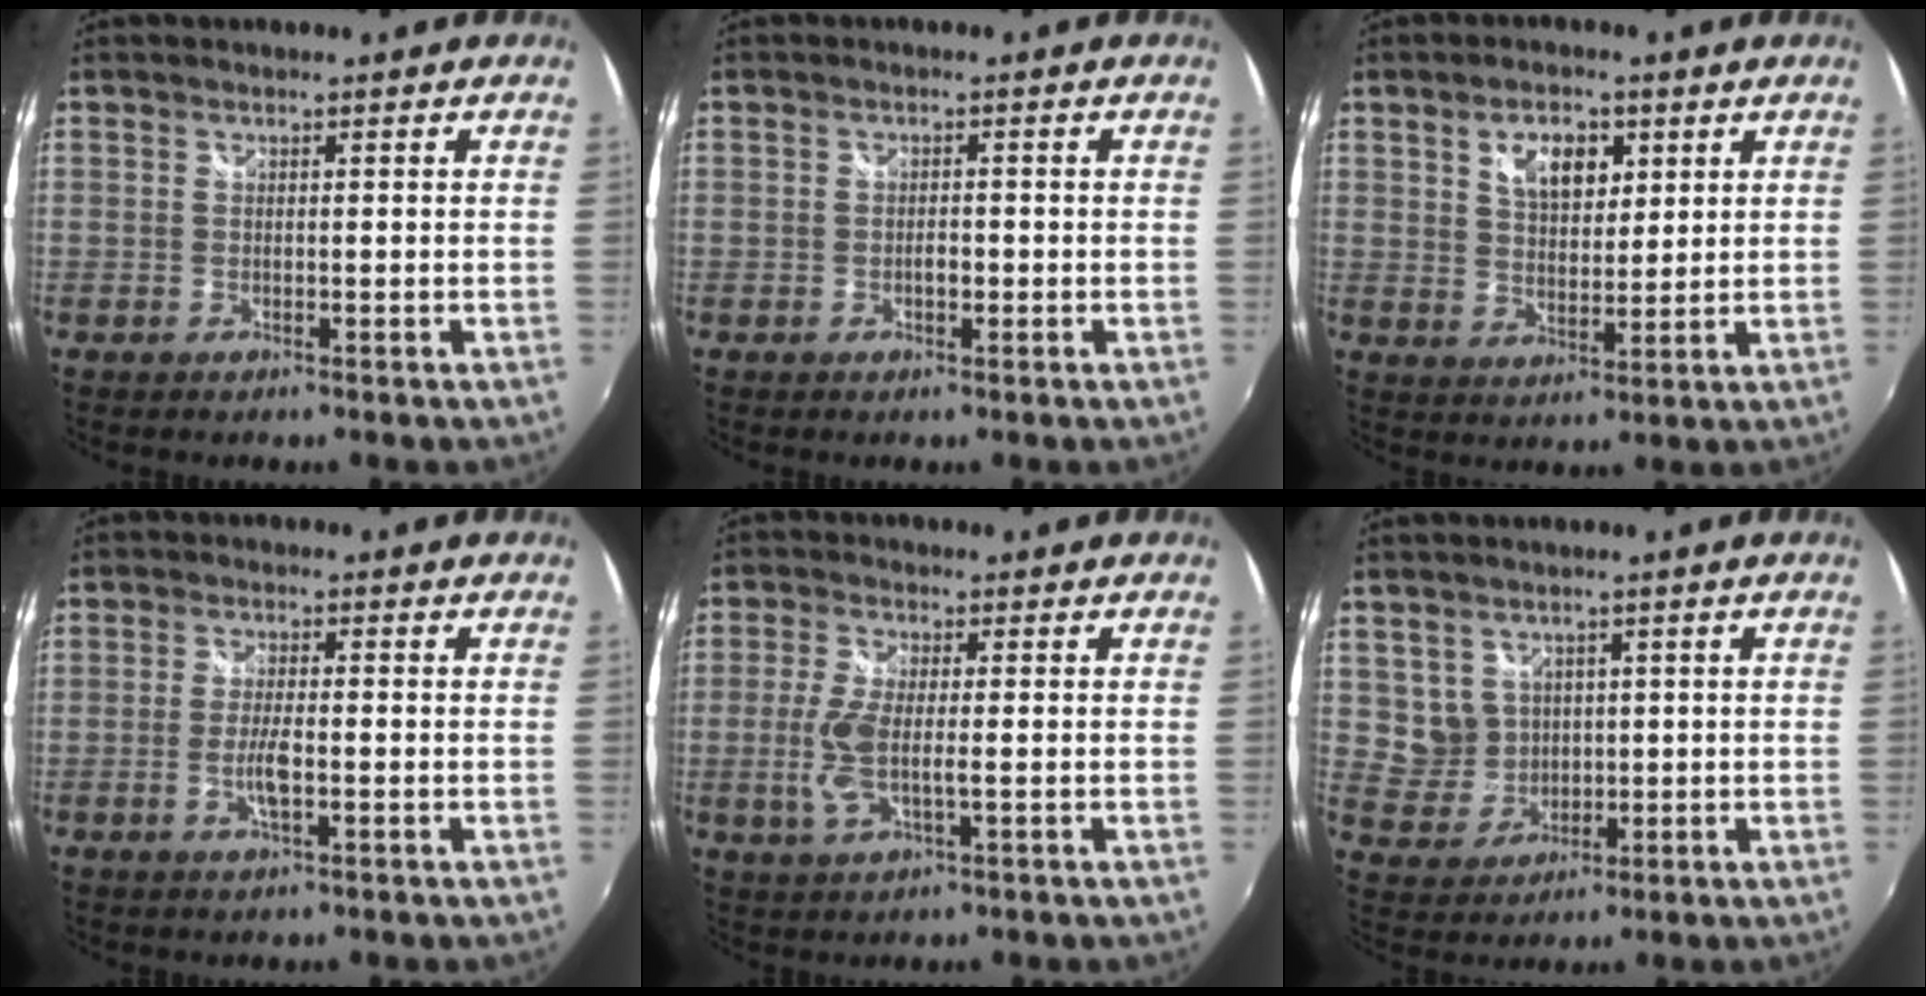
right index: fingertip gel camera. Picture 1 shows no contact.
{"total": 1.6, "force": [-0.5, 1.0, 1.1], "torque": [-0.020, 0.001, -0.009]}
{"total": 7.0, "force": [3.3, 4.0, 4.8], "torque": [-0.078, 0.009, 0.059]}
{"total": 4.0, "force": [-1.2, 1.0, 3.6], "torque": [-0.074, -0.003, -0.024]}
{"total": 6.8, "force": [-1.0, 2.1, 6.4], "torque": [-0.138, -0.006, -0.020]}
{"total": 5.8, "force": [1.9, 5.3, 1.2], "torque": [-0.024, 0.005, 0.049]}